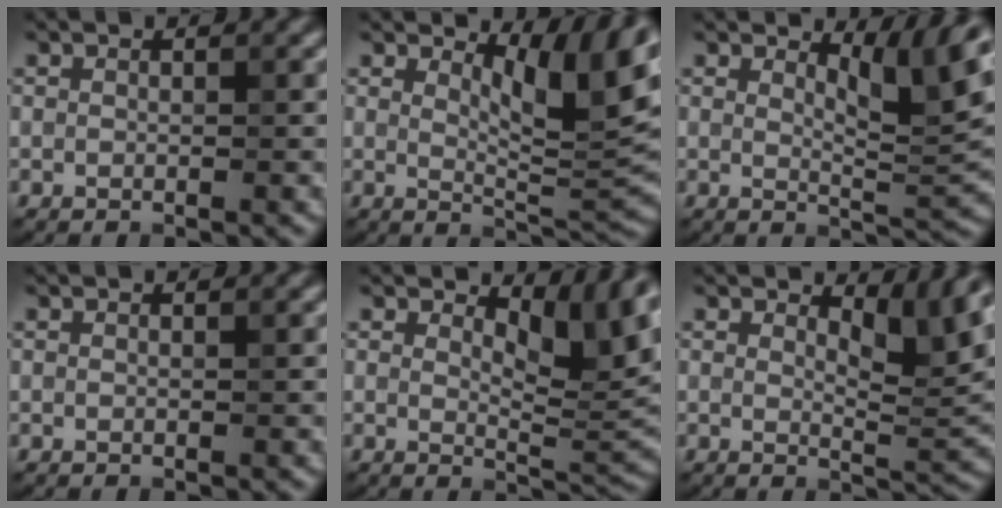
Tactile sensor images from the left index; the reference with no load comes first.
{"total": 6.7, "force": [3.3, 2.2, 5.4], "torque": [-0.076, -0.010, 0.049]}
{"total": 4.9, "force": [2.8, 1.3, 3.8], "torque": [-0.057, -0.008, 0.039]}
{"total": 0.0}
{"total": 5.4, "force": [2.7, 2.2, 4.1], "torque": [-0.057, -0.012, 0.037]}
{"total": 4.1, "force": [2.3, 1.3, 3.1], "torque": [-0.044, -0.010, 0.031]}